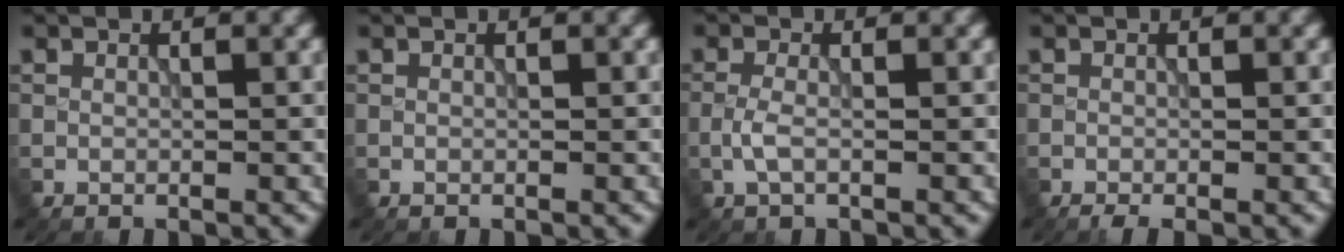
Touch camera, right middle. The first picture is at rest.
{"total": 0.0}
{"total": 1.7, "force": [-0.6, 0.6, 1.5], "torque": [-0.035, 0.002, -0.018]}
{"total": 1.1, "force": [-0.8, 0.1, 0.7], "torque": [-0.010, -0.004, -0.017]}